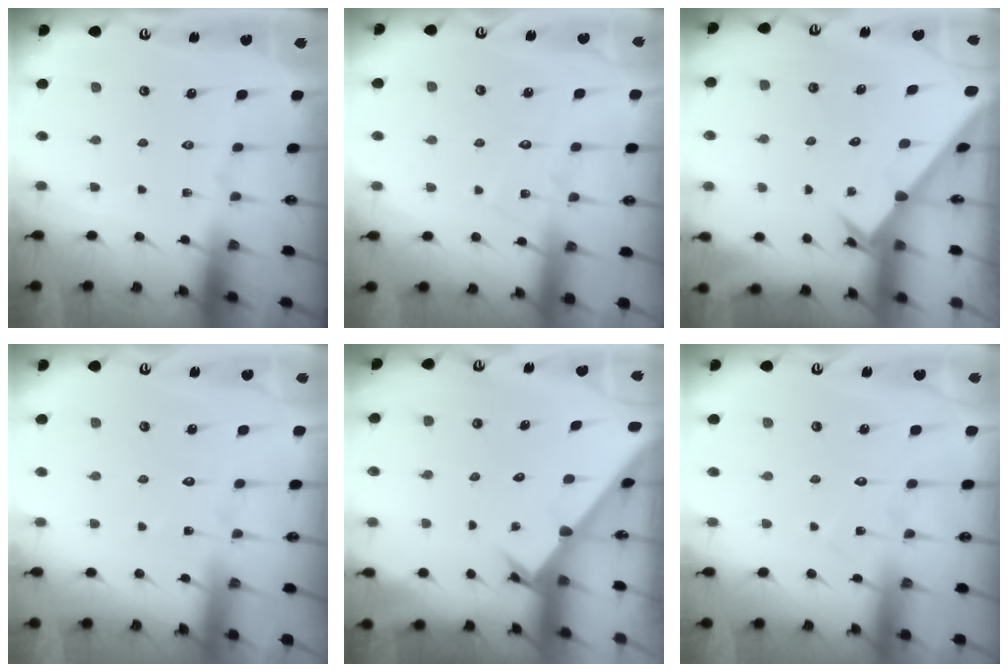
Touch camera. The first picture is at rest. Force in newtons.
{"total": 5.1, "press": 5.1, "slide": 0.6}
{"total": 2.5, "press": 2.5, "slide": 0.2}
{"total": 6.2, "press": 6.1, "slide": 0.6}
{"total": 2.6, "press": 2.6, "slide": 0.3}
{"total": 6.3, "press": 6.3, "slide": 0.6}